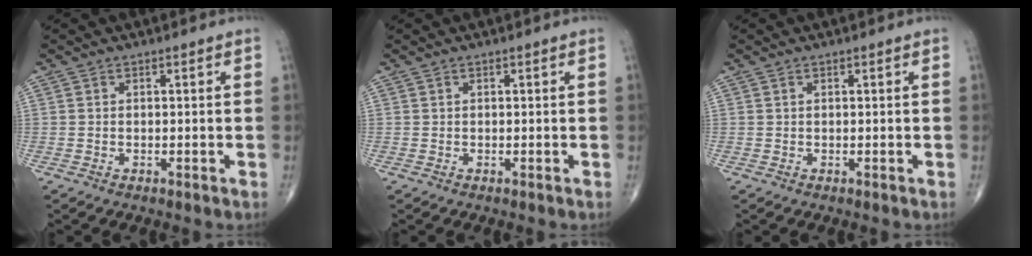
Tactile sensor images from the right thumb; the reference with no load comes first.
{"total": 0.0}
{"total": 0.0}